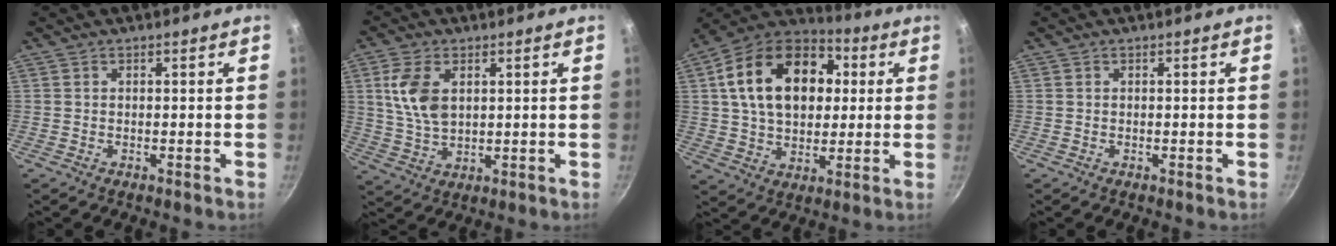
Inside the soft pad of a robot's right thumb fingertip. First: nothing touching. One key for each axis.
{"total": 9.0, "fx": 2.5, "fy": 5.4, "fz": 6.8, "tx": -0.128, "ty": -0.013, "tz": 0.052}
{"total": 22.2, "fx": 4.6, "fy": 15.1, "fz": 15.6, "tx": -0.235, "ty": 0.020, "tz": 0.066}
{"total": 0.0}